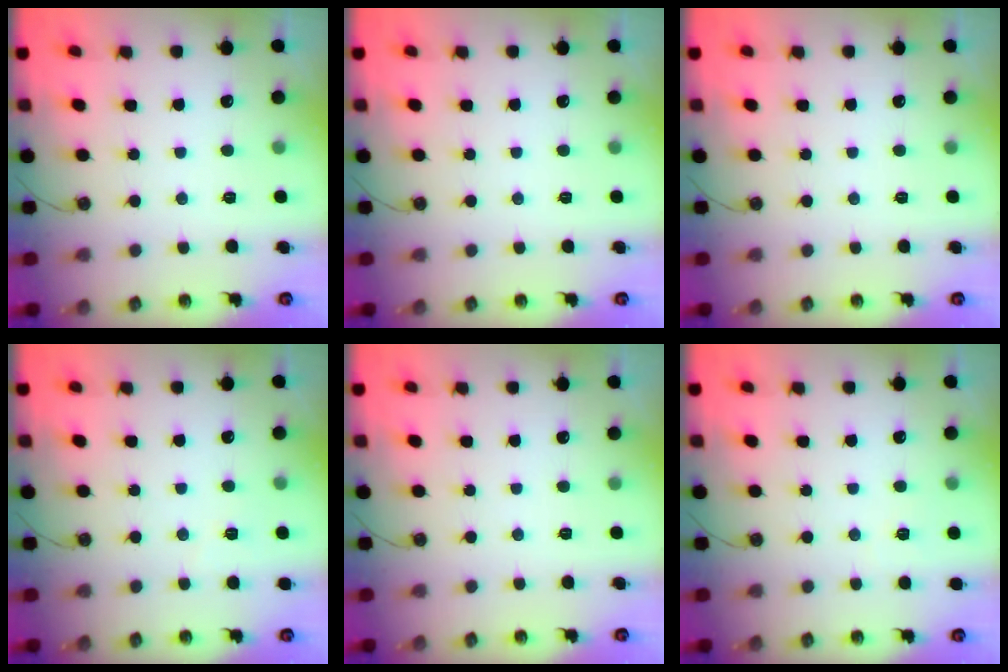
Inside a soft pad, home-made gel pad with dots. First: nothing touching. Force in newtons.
{"total": 0.0}
{"total": 0.0}
{"total": 3.3, "press": 3.2, "slide": 0.6}
{"total": 0.0}
{"total": 2.8, "press": 2.7, "slide": 0.9}